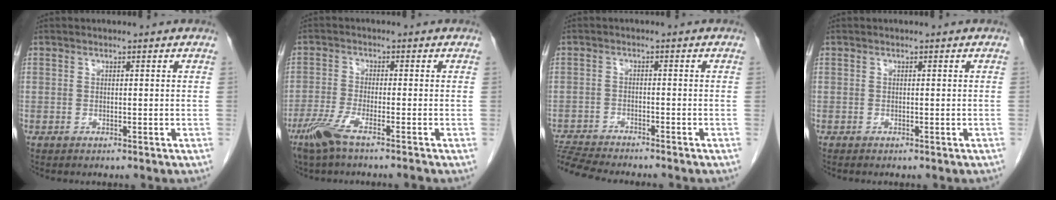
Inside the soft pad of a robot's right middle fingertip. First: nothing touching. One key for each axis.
{"total": 5.4, "fx": -3.8, "fy": 0.0, "fz": 3.8, "tx": -0.083, "ty": -0.015, "tz": -0.080}
{"total": 9.1, "fx": -8.6, "fy": 0.4, "fz": 3.0, "tx": -0.056, "ty": -0.008, "tz": -0.142}
{"total": 0.8, "fx": -0.6, "fy": 0.3, "fz": 0.4, "tx": -0.010, "ty": -0.001, "tz": -0.003}